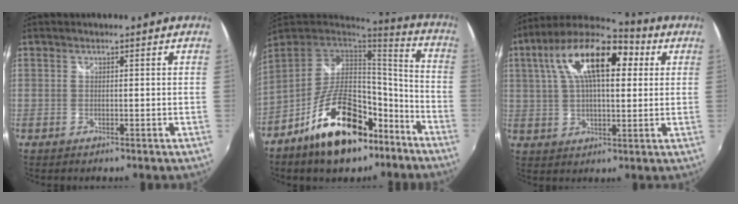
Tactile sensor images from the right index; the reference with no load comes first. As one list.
[{"total": 20.5, "force": [-11.7, 10.1, 13.4], "torque": [-0.237, 0.024, -0.172]}, {"total": 17.8, "force": [5.8, 7.7, 15.0], "torque": [-0.273, 0.037, 0.083]}]